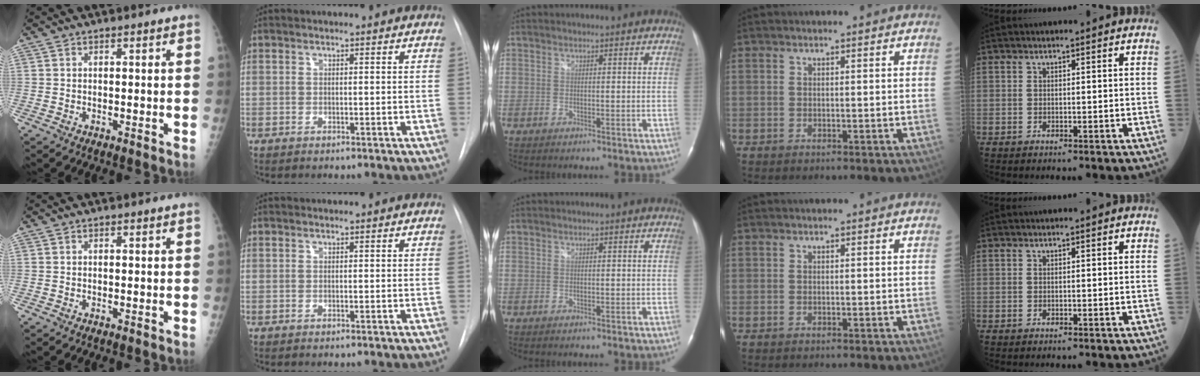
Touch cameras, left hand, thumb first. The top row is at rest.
{}